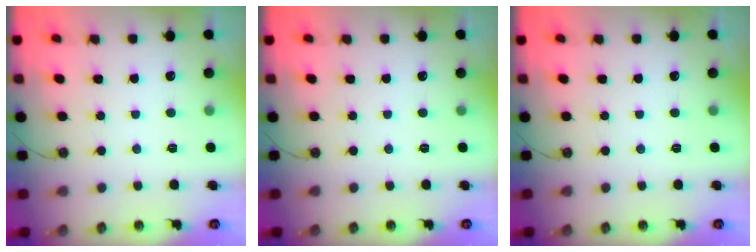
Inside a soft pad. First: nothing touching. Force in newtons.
{"total": 0.0}
{"total": 0.0}